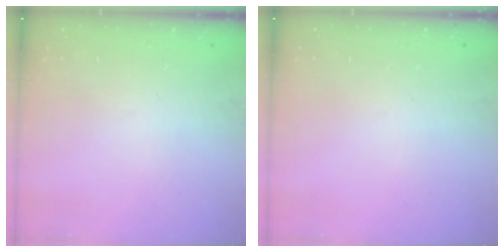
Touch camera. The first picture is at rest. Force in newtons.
{"total": 0.0}